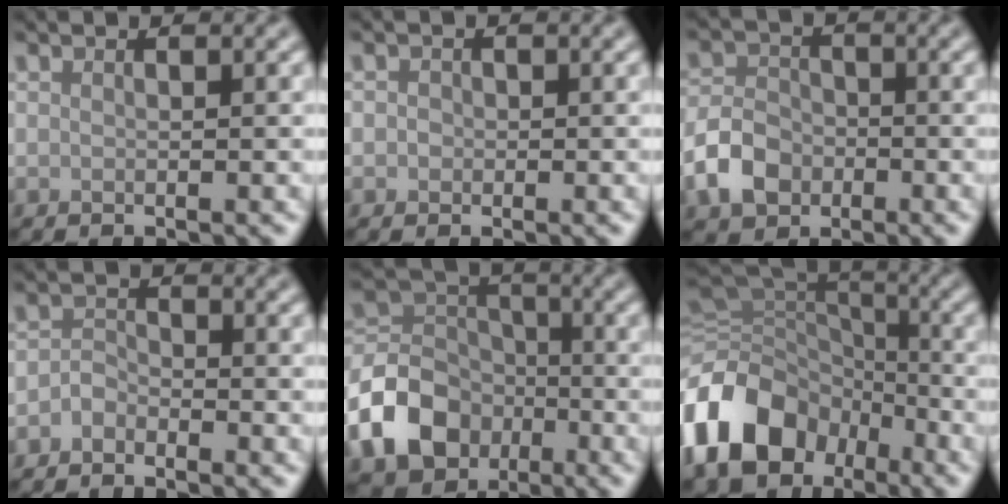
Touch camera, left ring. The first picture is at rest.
{"total": 0.9, "force": [0.0, 0.9, 0.2], "torque": [0.003, -0.004, -0.003]}
{"total": 4.2, "force": [-1.9, 3.1, 2.0], "torque": [-0.041, 0.001, -0.042]}
{"total": 1.5, "force": [-1.2, 0.9, 0.3], "torque": [-0.005, 0.006, -0.027]}
{"total": 8.2, "force": [-3.7, 6.3, 3.8], "torque": [-0.076, 0.001, -0.086]}
{"total": 14.3, "force": [-6.7, 10.5, 7.0], "torque": [-0.162, -0.005, -0.125]}